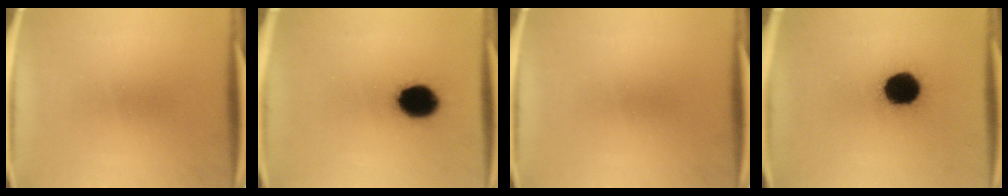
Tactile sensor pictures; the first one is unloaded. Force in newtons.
{"total": 12.0}
{"total": 0.0}
{"total": 14.5}